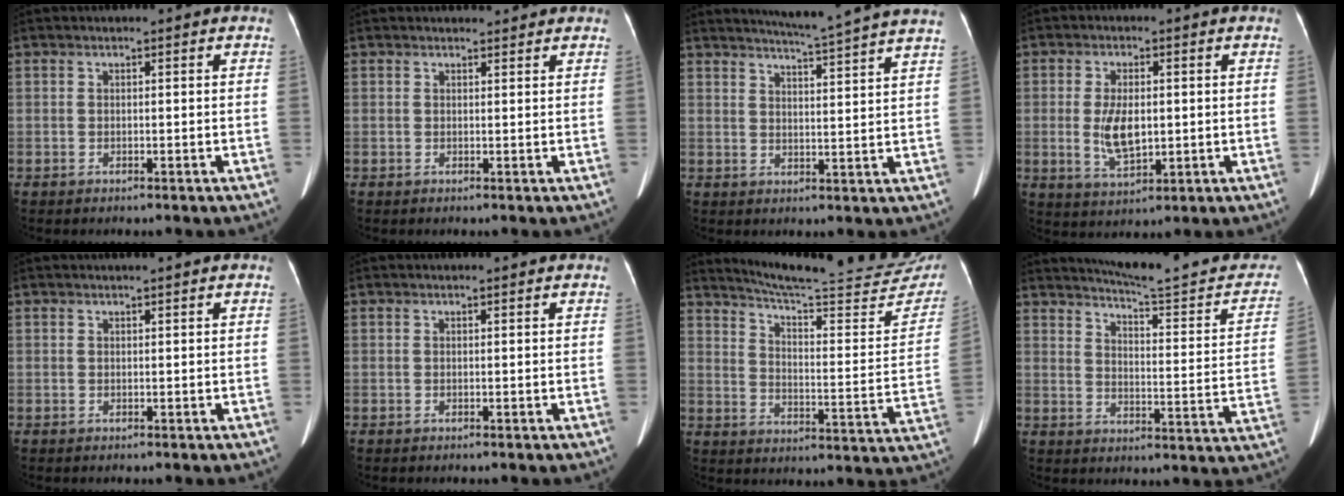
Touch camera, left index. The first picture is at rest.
{"total": 1.7, "force": [1.5, 0.8, 0.0], "torque": [0.002, 0.011, 0.018]}
{"total": 13.7, "force": [12.5, -1.7, 5.3], "torque": [-0.089, -0.028, 0.151]}
{"total": 6.5, "force": [-0.2, 2.9, 5.8], "torque": [-0.120, -0.003, 0.002]}
{"total": 0.7, "force": [0.6, 0.1, 0.3], "torque": [-0.008, 0.013, 0.010]}
{"total": 0.6, "force": [0.5, 0.0, 0.2], "torque": [-0.005, 0.006, 0.007]}
{"total": 26.0, "force": [23.6, 1.9, 10.8], "torque": [-0.156, -0.078, 0.295]}
{"total": 20.4, "force": [18.5, 2.2, 8.3], "torque": [-0.104, -0.046, 0.228]}